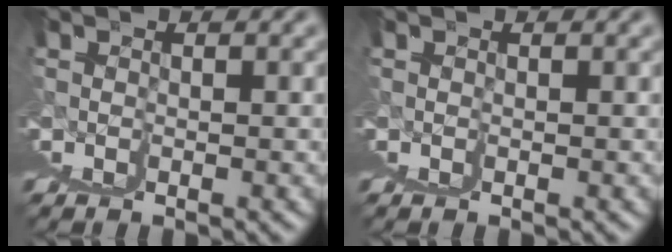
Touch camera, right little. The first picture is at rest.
{"total": 0.0}